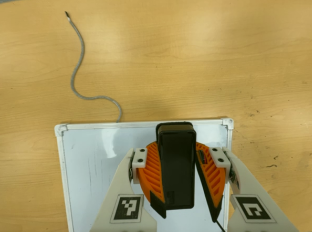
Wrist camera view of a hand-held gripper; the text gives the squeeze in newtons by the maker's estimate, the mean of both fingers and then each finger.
{"total": 8.4, "left": 8.9, "right": 8.0}